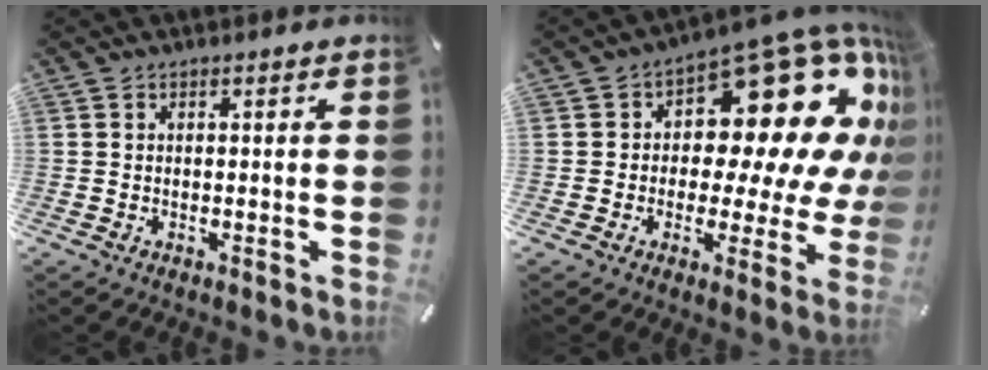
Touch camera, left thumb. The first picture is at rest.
{"total": 22.2, "force": [8.5, 12.6, 16.1], "torque": [-0.213, -0.074, 0.145]}